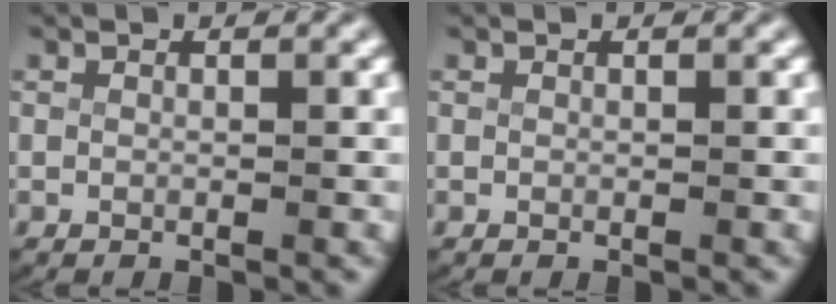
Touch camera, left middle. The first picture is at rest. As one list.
[{"total": 0.0}]